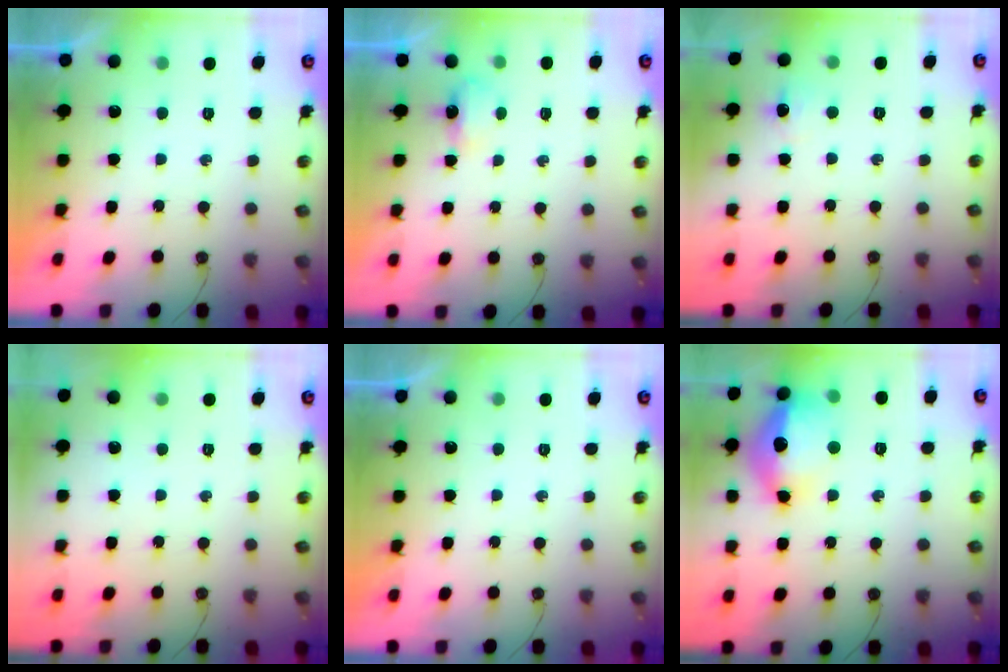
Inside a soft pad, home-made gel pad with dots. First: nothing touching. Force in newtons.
{"total": 3.6, "press": 3.5, "slide": 0.5}
{"total": 3.6, "press": 3.5, "slide": 0.8}
{"total": 0.0}
{"total": 0.0}
{"total": 16.2, "press": 16.1, "slide": 1.5}